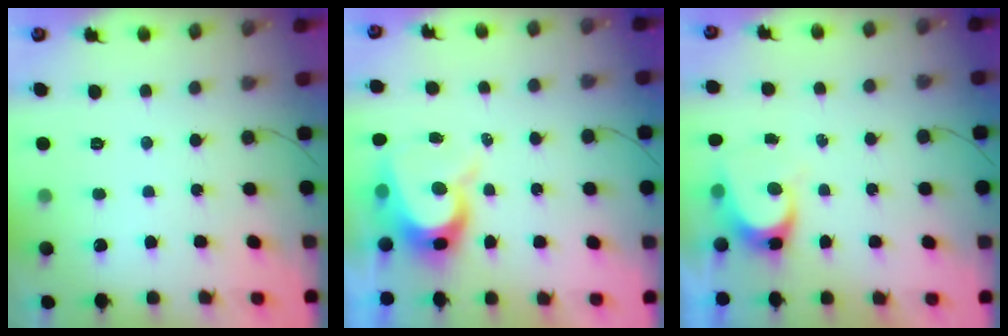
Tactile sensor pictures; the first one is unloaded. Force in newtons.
{"total": 8.7, "press": 8.6, "slide": 0.7}
{"total": 4.4, "press": 4.4, "slide": 0.5}